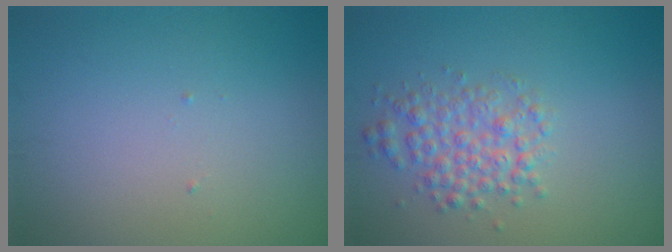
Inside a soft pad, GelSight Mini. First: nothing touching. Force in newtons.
{"total": 3.1, "press": 3.1, "slide": 0.1}